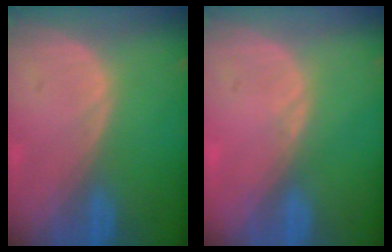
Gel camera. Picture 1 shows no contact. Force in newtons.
{"total": 0.5, "press": 0.5, "slide": 0.2}